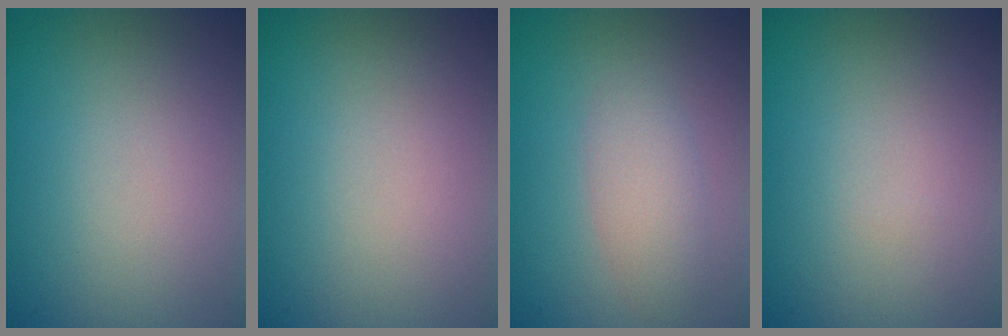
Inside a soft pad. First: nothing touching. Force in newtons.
{"total": 0.0}
{"total": 2.5, "press": 2.5, "slide": 0.1}
{"total": 0.0}